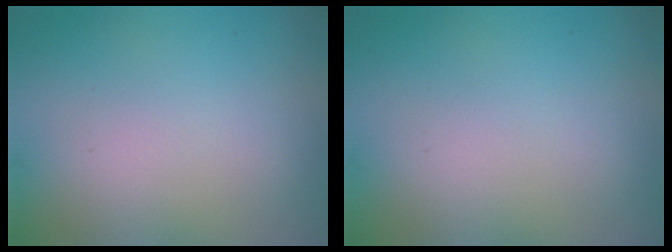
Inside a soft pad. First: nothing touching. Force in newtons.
{"total": 0.0}